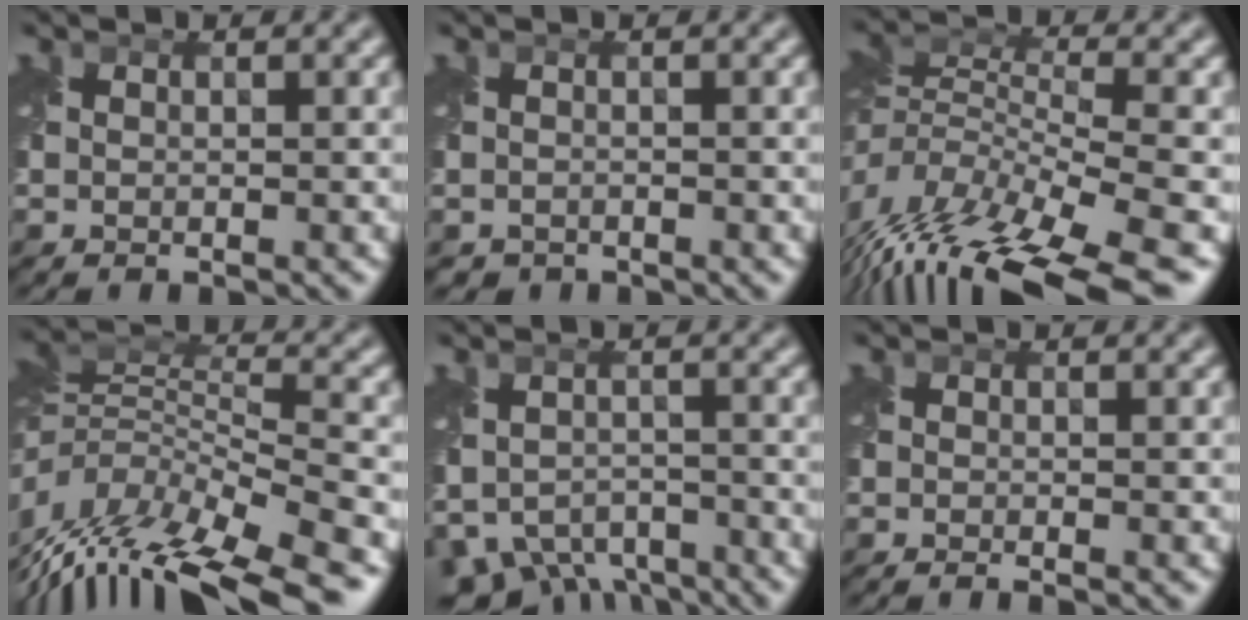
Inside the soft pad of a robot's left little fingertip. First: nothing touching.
{"total": 0.8, "force": [-0.4, 0.3, -0.6], "torque": [0.015, 0.004, -0.007]}
{"total": 10.8, "force": [-6.9, 3.8, 7.4], "torque": [-0.156, 0.014, -0.109]}
{"total": 11.7, "force": [-6.7, 4.2, 8.6], "torque": [-0.174, 0.017, -0.096]}
{"total": 5.6, "force": [-3.9, 3.5, 2.1], "torque": [-0.039, -0.022, -0.060]}
{"total": 1.3, "force": [-0.9, 0.3, 0.9], "torque": [-0.009, -0.002, -0.017]}